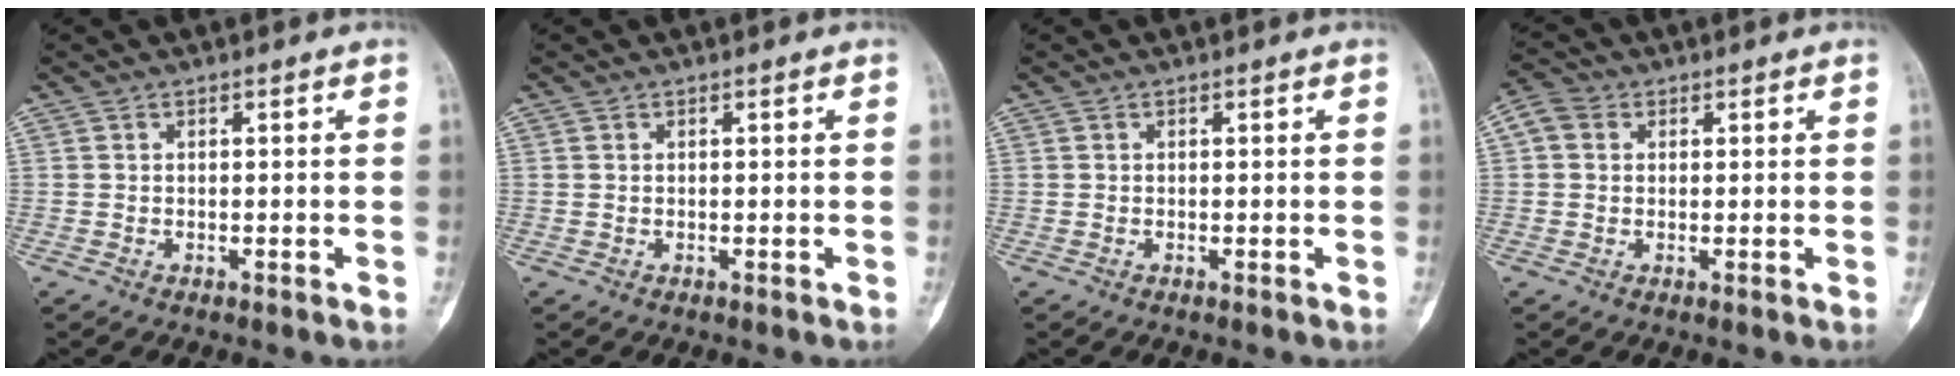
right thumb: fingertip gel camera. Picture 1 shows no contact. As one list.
[{"total": 0.0}, {"total": 0.0}, {"total": 3.9, "force": [0.9, 3.4, 1.8], "torque": [-0.029, 0.014, 0.012]}]